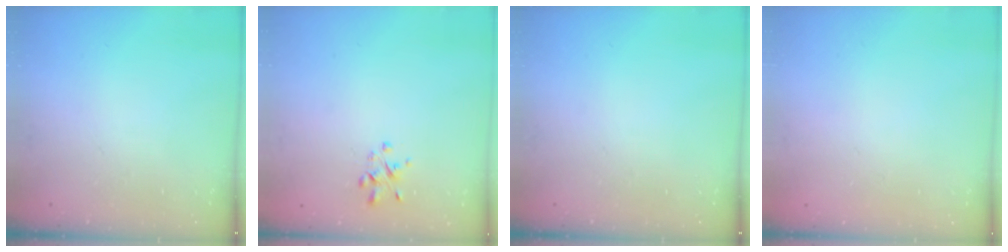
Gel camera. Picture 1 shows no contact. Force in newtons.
{"total": 1.5, "press": 1.5, "slide": 0.3}
{"total": 0.0}
{"total": 1.6, "press": 1.6, "slide": 0.2}